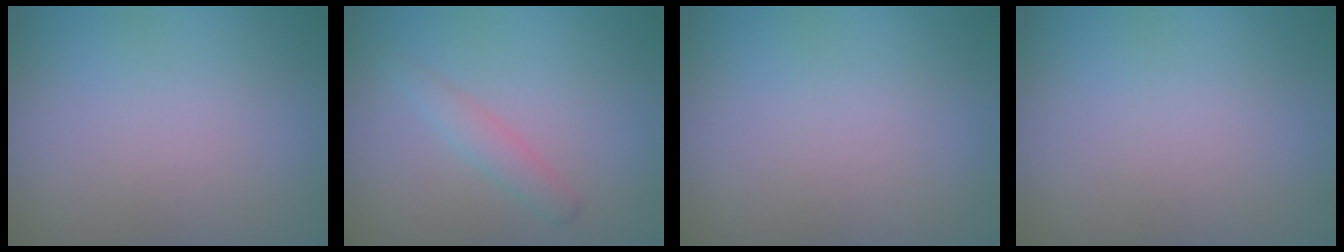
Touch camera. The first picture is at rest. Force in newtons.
{"total": 1.6, "press": 1.6, "slide": 0.1}
{"total": 0.0}
{"total": 0.0}